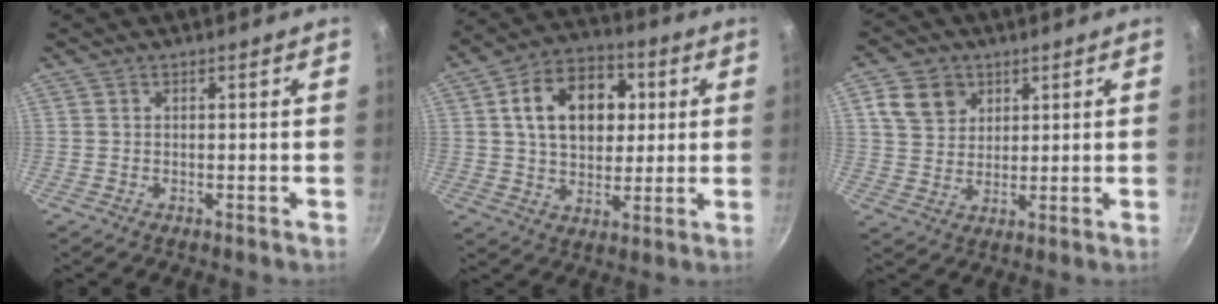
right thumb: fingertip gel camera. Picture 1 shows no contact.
{"total": 16.3, "force": [3.5, 11.5, 11.0], "torque": [-0.137, 0.012, 0.048]}
{"total": 8.0, "force": [3.3, 6.4, 3.4], "torque": [-0.039, 0.001, 0.062]}